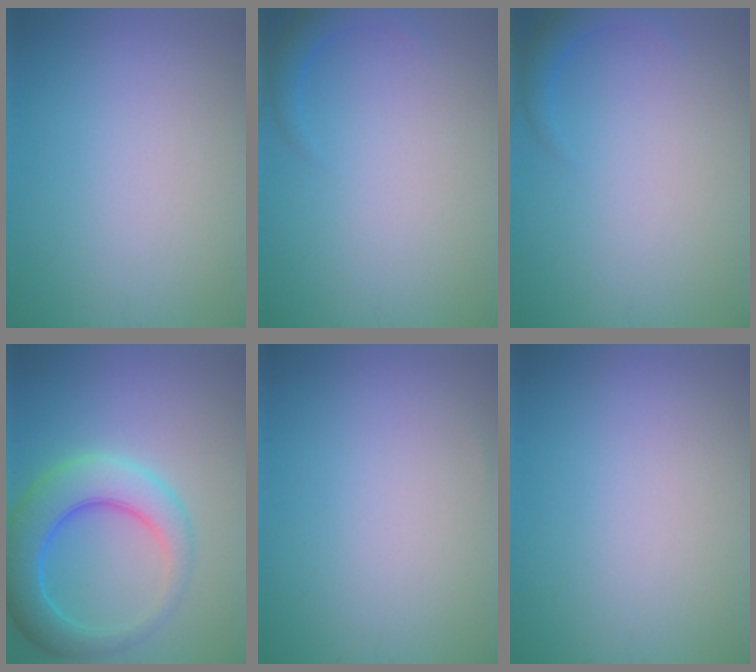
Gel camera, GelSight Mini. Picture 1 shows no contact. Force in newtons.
{"total": 1.7, "press": 1.6, "slide": 0.2}
{"total": 1.7, "press": 1.6, "slide": 0.2}
{"total": 6.7, "press": 6.7, "slide": 0.4}
{"total": 0.0}
{"total": 0.0}